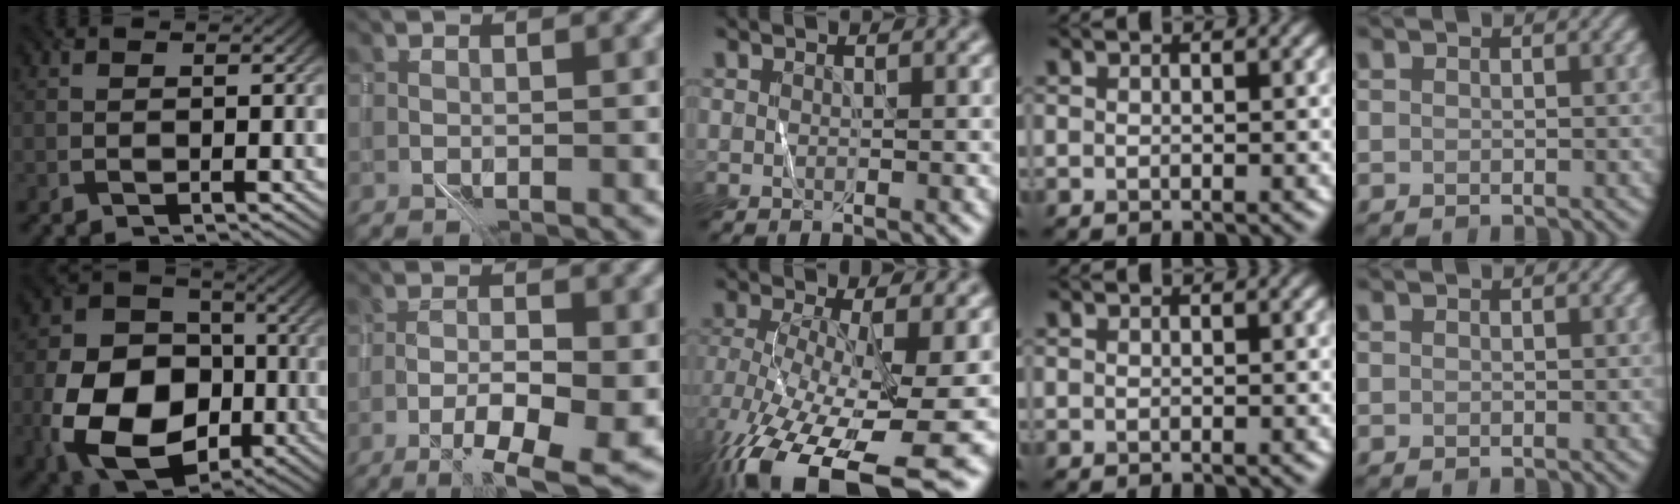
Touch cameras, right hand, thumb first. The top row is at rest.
{"thumb": {"total": 16.5, "force": [-4.8, 11.9, 10.3], "torque": [-0.216, -0.047, -0.088]}, "index": {"total": 4.3, "force": [-2.0, 0.6, 3.8], "torque": [-0.061, 0.001, -0.031]}, "middle": {"total": 15.0, "force": [-7.2, 5.8, 11.8], "torque": [-0.241, -0.027, -0.108]}}